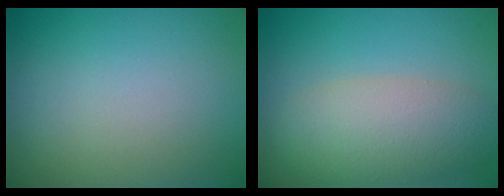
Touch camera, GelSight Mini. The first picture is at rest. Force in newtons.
{"total": 5.3, "press": 5.3, "slide": 0.2}